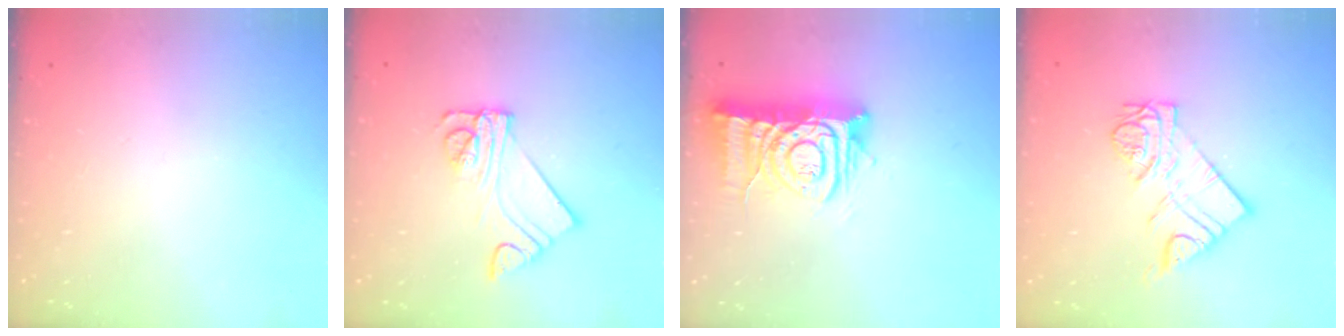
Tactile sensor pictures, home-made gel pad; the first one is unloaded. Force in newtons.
{"total": 9.3, "press": 9.3, "slide": 0.9}
{"total": 12.8, "press": 12.8, "slide": 1.4}
{"total": 11.0, "press": 11.0, "slide": 1.1}